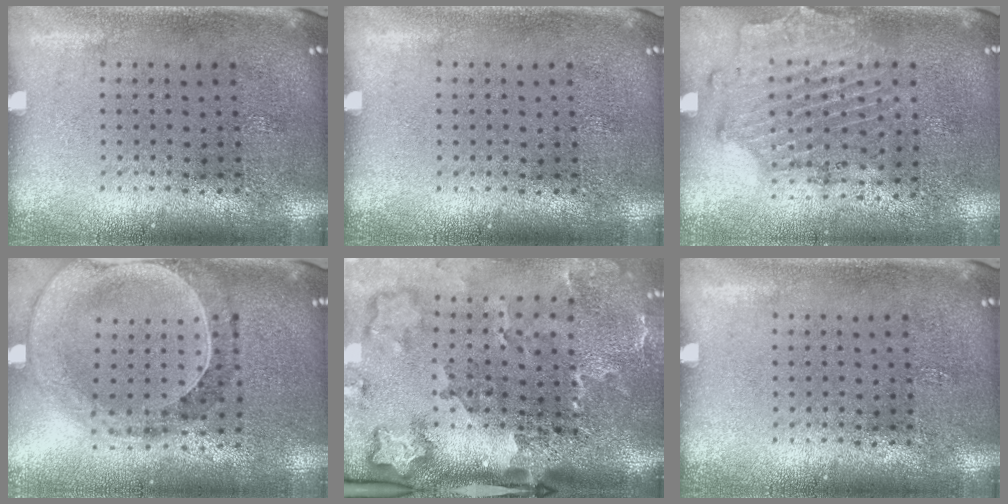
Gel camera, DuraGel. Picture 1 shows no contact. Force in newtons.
{"total": 0.0}
{"total": 1.7, "press": 1.4, "slide": 0.9}
{"total": 0.6, "press": 0.6, "slide": 0.2}
{"total": 3.5, "press": 2.4, "slide": 2.6}
{"total": 0.0}